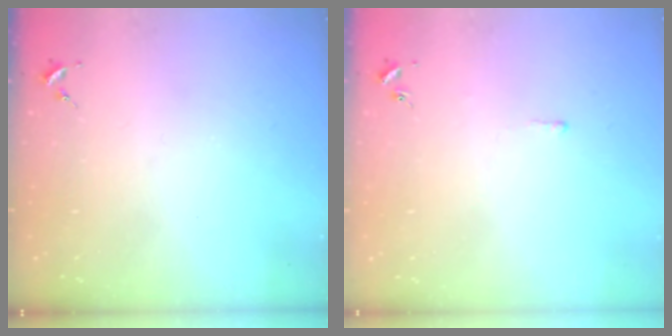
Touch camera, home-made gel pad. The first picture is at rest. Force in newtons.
{"total": 2.6, "press": 2.6, "slide": 0.4}